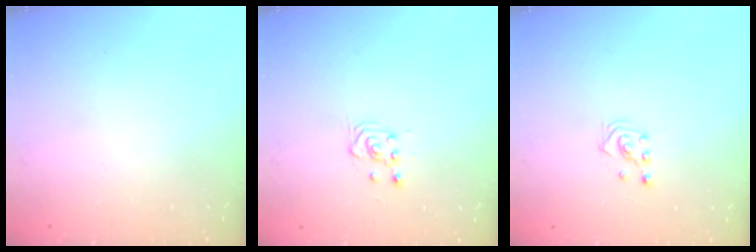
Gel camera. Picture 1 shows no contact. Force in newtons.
{"total": 2.8, "press": 2.7, "slide": 0.7}
{"total": 2.6, "press": 2.6, "slide": 0.3}